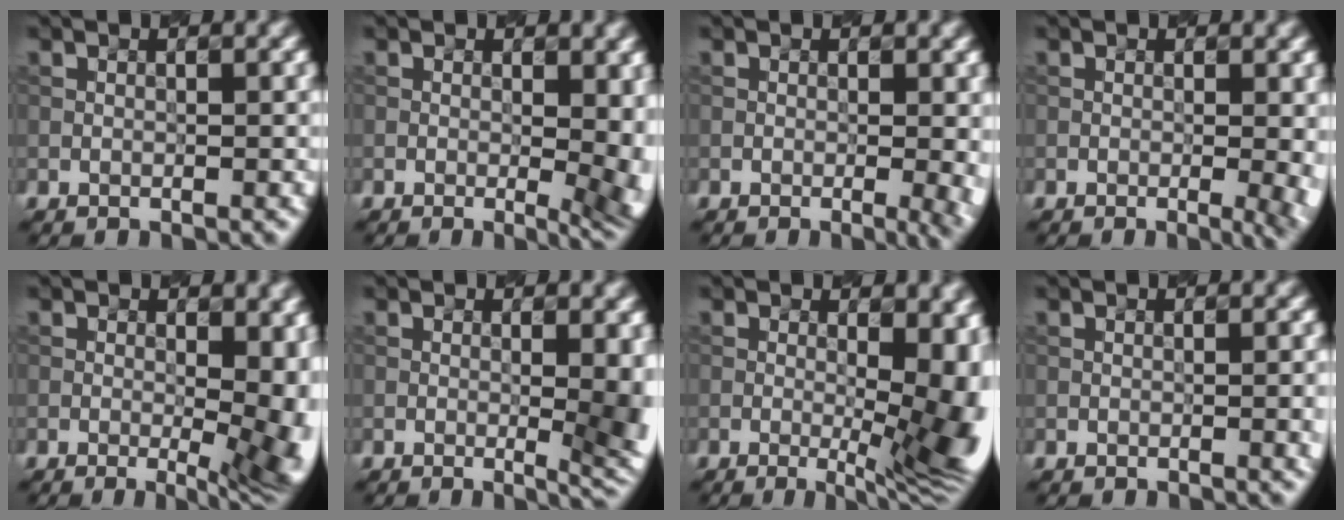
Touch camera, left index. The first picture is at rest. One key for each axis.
{"total": 9.2, "fx": -0.1, "fy": 4.5, "fz": 8.1, "tx": -0.055, "ty": 0.031, "tz": 0.008}
{"total": 5.2, "fx": -0.6, "fy": 2.3, "fz": 4.6, "tx": -0.031, "ty": 0.013, "tz": 0.003}
{"total": 5.9, "fx": -0.6, "fy": 2.7, "fz": 5.2, "tx": -0.032, "ty": 0.015, "tz": 0.003}
{"total": 13.0, "fx": -0.7, "fy": 5.9, "fz": 11.5, "tx": -0.094, "ty": 0.029, "tz": 0.006}
{"total": 6.8, "fx": -0.3, "fy": 2.5, "fz": 6.3, "tx": -0.051, "ty": 0.011, "tz": -0.002}
{"total": 15.3, "fx": -0.9, "fy": 6.5, "fz": 13.9, "tx": -0.121, "ty": 0.022, "tz": 0.011}
{"total": 2.3, "fx": -0.3, "fy": 0.9, "fz": 2.1, "tx": -0.008, "ty": 0.018, "tz": -0.002}